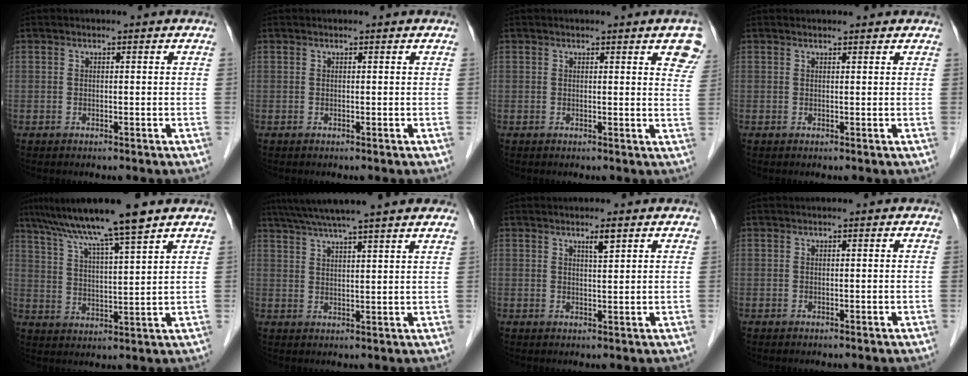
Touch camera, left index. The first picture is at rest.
{"total": 0.0}
{"total": 5.0, "force": [3.3, 0.9, 3.7], "torque": [-0.029, -0.008, 0.023]}
{"total": 2.4, "force": [2.2, 0.6, 0.6], "torque": [-0.012, 0.017, 0.025]}
{"total": 12.1, "force": [9.3, -0.8, 7.7], "torque": [-0.135, 0.021, 0.159]}
{"total": 16.0, "force": [13.5, 0.4, 8.5], "torque": [-0.142, 0.048, 0.183]}
{"total": 2.1, "force": [1.4, 0.2, 1.6], "torque": [-0.032, 0.003, 0.026]}
{"total": 0.0}